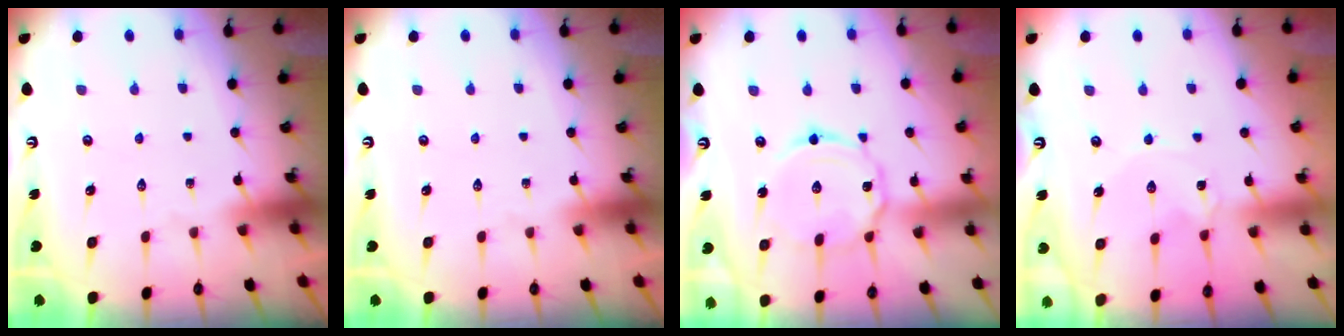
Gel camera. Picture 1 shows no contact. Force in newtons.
{"total": 0.0}
{"total": 9.4, "press": 9.4, "slide": 0.6}
{"total": 0.0}